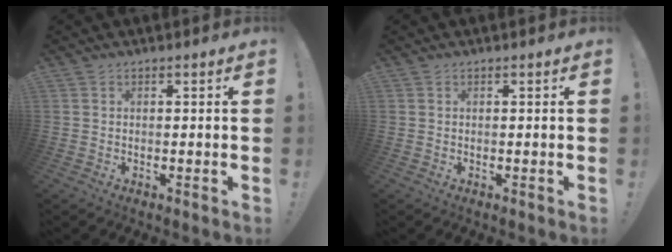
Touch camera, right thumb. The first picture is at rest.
{"total": 0.0}